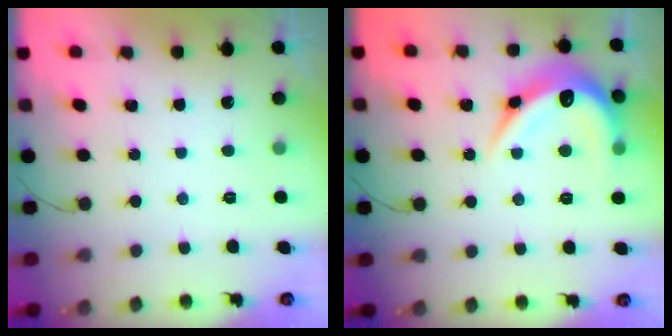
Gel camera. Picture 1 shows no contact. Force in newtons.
{"total": 16.7, "press": 16.7, "slide": 0.3}